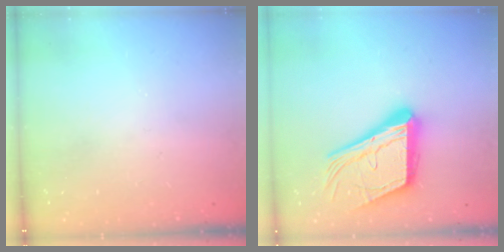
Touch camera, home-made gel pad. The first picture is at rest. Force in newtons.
{"total": 23.2, "press": 22.8, "slide": 3.7}